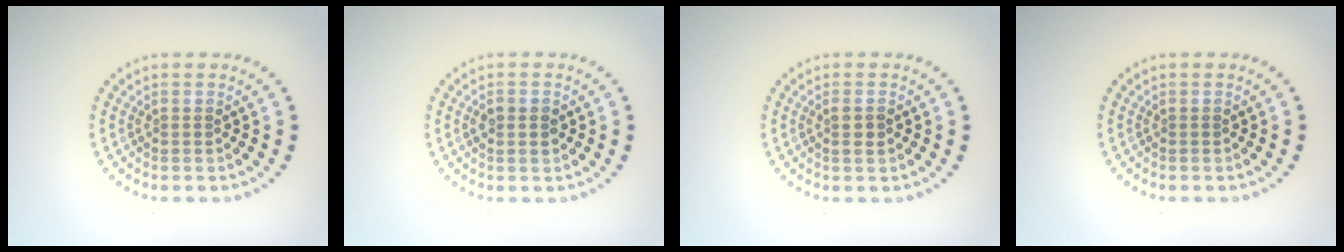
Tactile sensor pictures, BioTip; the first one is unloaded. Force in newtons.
{"total": 1.4, "press": 1.4, "slide": 0.0}
{"total": 1.2, "press": 1.1, "slide": 0.5}
{"total": 0.0}